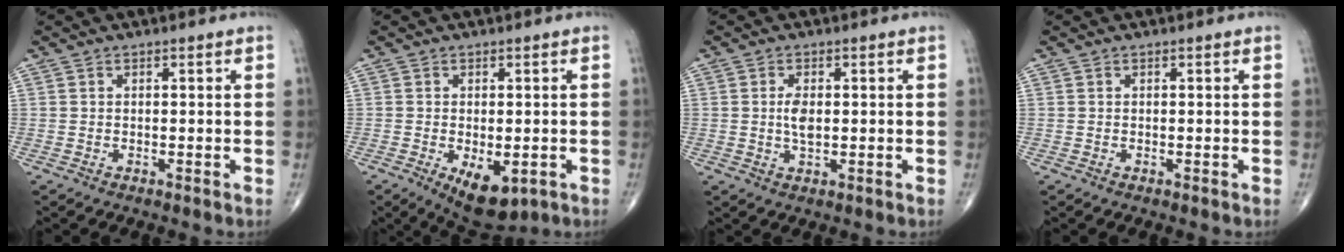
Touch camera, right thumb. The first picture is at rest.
{"total": 8.0, "force": [-2.8, 4.0, 6.3], "torque": [-0.083, -0.007, -0.031]}
{"total": 3.4, "force": [0.2, 1.7, 3.0], "torque": [-0.055, -0.004, 0.004]}
{"total": 0.0}